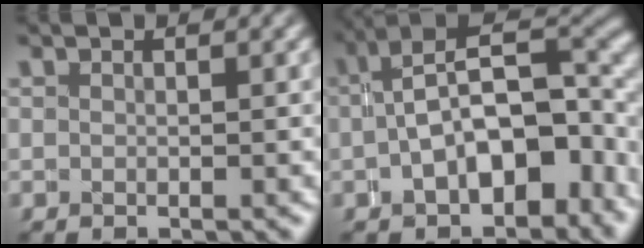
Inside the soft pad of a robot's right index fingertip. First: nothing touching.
{"total": 8.5, "force": [-0.3, 4.5, 7.2], "torque": [-0.106, -0.001, 0.002]}